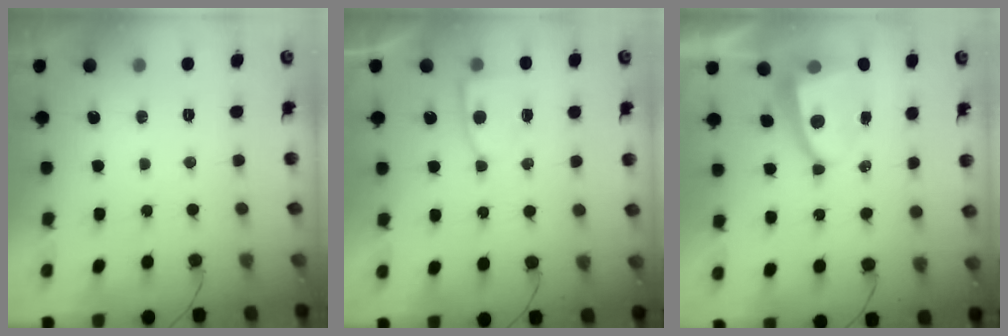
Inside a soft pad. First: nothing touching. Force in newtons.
{"total": 5.0, "press": 5.0, "slide": 0.4}
{"total": 6.6, "press": 6.5, "slide": 0.9}